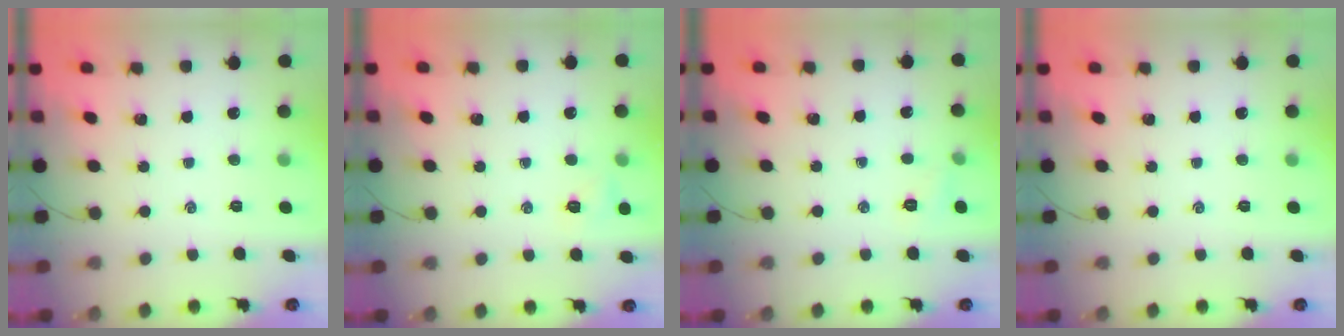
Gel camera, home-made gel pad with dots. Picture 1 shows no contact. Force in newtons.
{"total": 4.5, "press": 4.3, "slide": 1.2}
{"total": 4.7, "press": 4.5, "slide": 1.2}
{"total": 0.0}